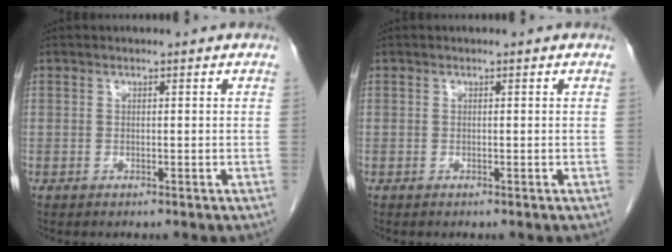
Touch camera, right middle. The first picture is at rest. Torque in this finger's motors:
{"motor_torque": [0.23, -0.13, 0.03, 0.01]}